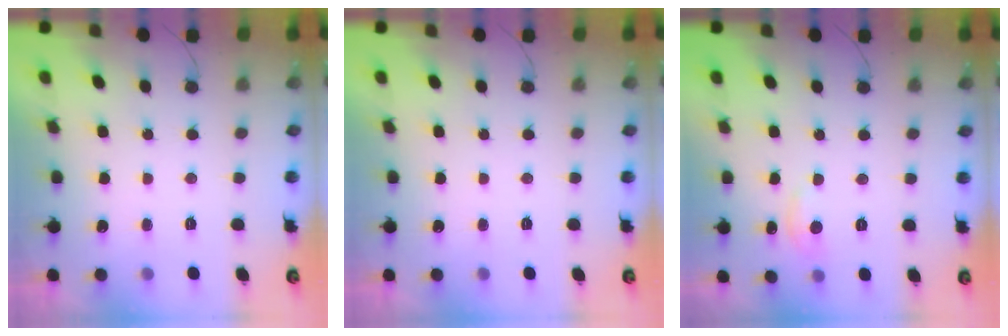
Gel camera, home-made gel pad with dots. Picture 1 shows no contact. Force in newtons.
{"total": 0.0}
{"total": 4.1, "press": 4.0, "slide": 0.6}